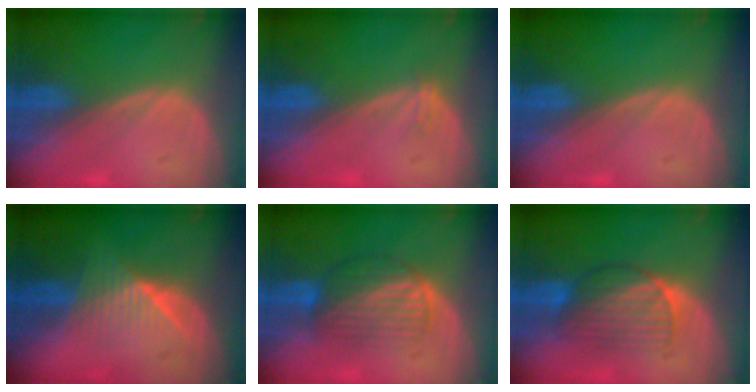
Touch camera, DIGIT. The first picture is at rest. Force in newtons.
{"total": 1.2, "press": 0.8, "slide": 0.8}
{"total": 0.0}
{"total": 6.3, "press": 5.9, "slide": 2.3}
{"total": 6.7, "press": 6.4, "slide": 1.8}
{"total": 6.8, "press": 6.6, "slide": 1.4}